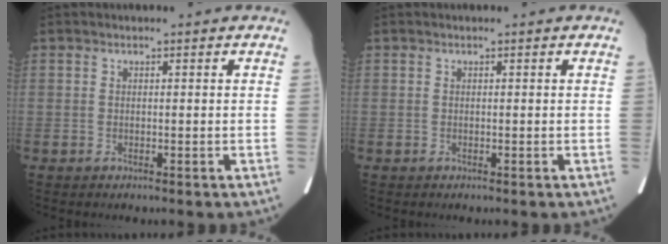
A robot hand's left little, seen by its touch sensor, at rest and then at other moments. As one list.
[{"total": 0.0}]